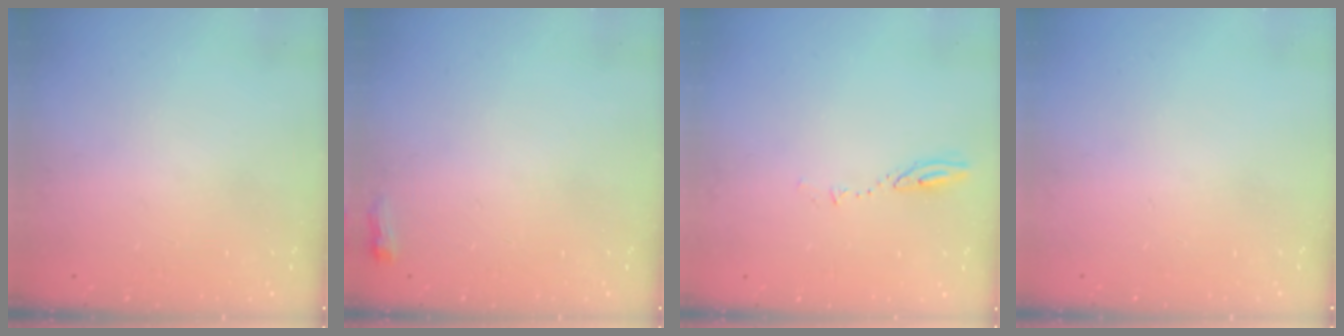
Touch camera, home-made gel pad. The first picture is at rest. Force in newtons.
{"total": 3.5, "press": 3.4, "slide": 0.8}
{"total": 4.0, "press": 4.0, "slide": 0.5}
{"total": 0.0}